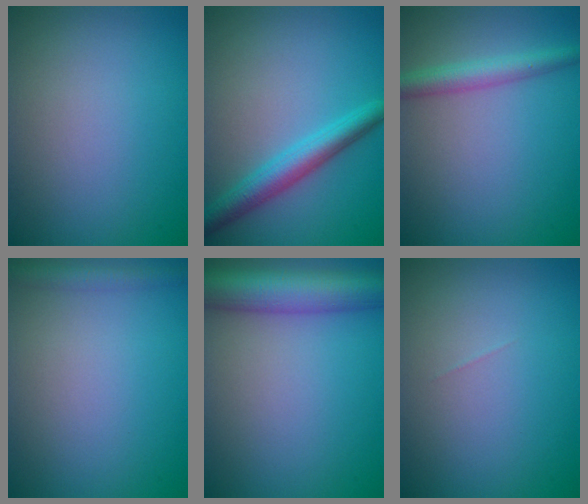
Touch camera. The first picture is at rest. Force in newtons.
{"total": 3.9, "press": 3.9, "slide": 0.1}
{"total": 3.0, "press": 3.0, "slide": 0.1}
{"total": 1.8, "press": 1.8, "slide": 0.1}
{"total": 7.8, "press": 7.8, "slide": 0.3}
{"total": 0.0}